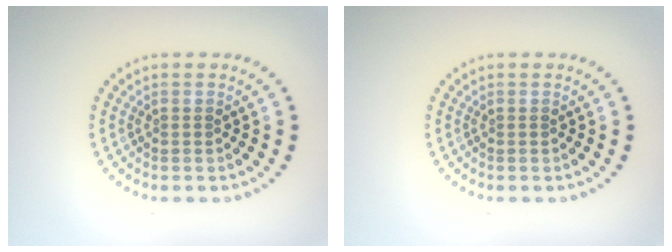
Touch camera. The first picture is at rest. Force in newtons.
{"total": 0.0}